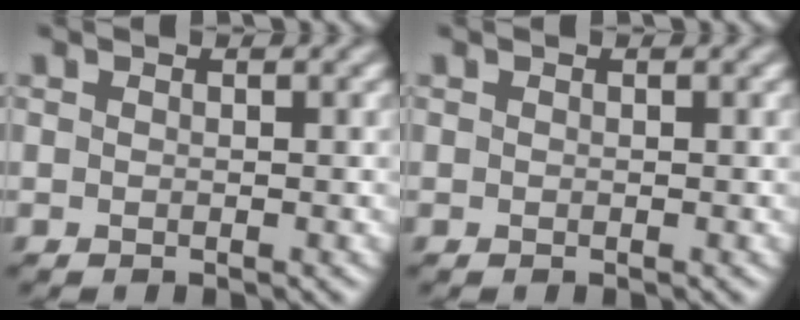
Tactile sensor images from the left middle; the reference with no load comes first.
{"total": 0.0}